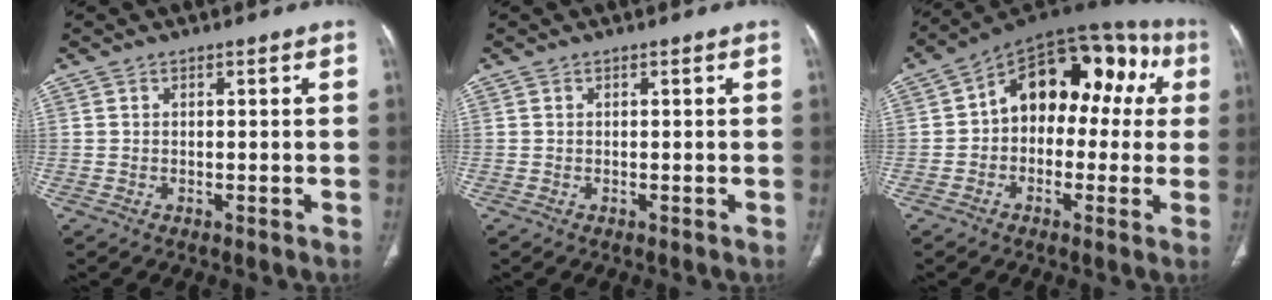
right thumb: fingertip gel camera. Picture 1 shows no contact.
{"total": 0.0}
{"total": 18.4, "force": [2.5, 12.0, 13.7], "torque": [-0.133, 0.056, 0.021]}